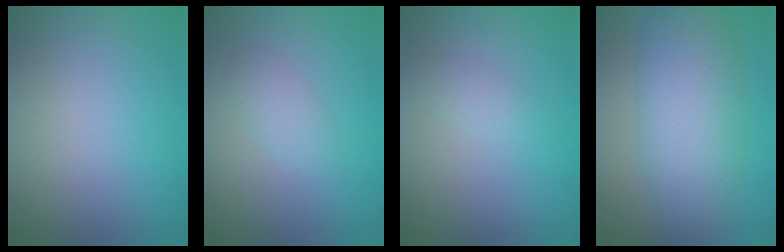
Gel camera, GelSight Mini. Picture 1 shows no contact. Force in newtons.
{"total": 1.5, "press": 1.5, "slide": 0.0}
{"total": 1.1, "press": 1.1, "slide": 0.0}
{"total": 7.6, "press": 7.6, "slide": 0.1}